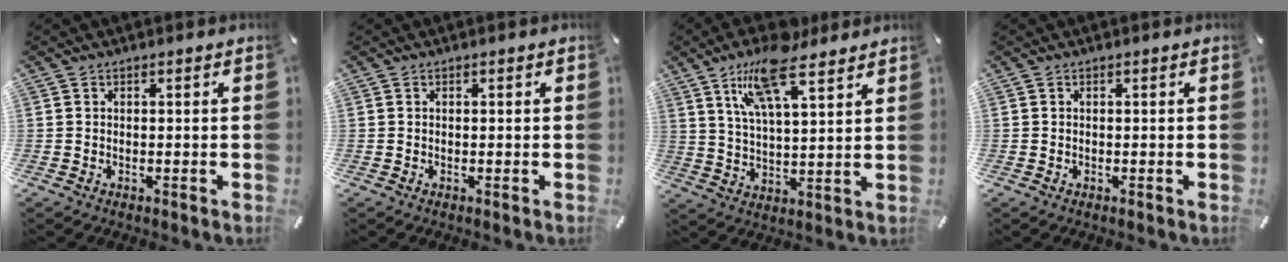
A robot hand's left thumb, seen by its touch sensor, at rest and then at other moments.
{"total": 0.0}
{"total": 13.8, "force": [9.4, 4.5, 9.2], "torque": [-0.174, -0.026, 0.165]}
{"total": 0.0}